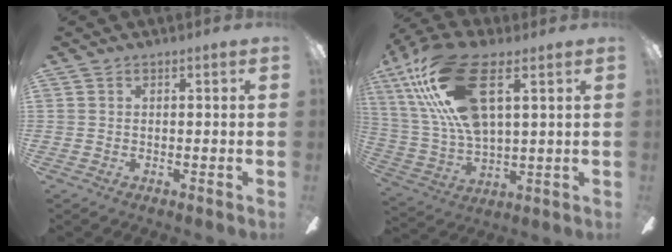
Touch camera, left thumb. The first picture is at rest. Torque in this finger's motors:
{"motor_torque": [2.17, 2.23, 1.41, -1.36, 0.64]}